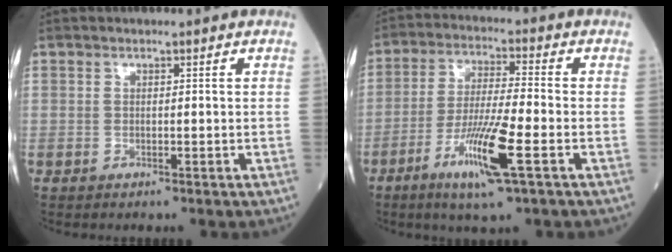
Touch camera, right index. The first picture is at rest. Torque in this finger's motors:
{"motor_torque": [0.25, -0.19, 0.11, 0.11]}